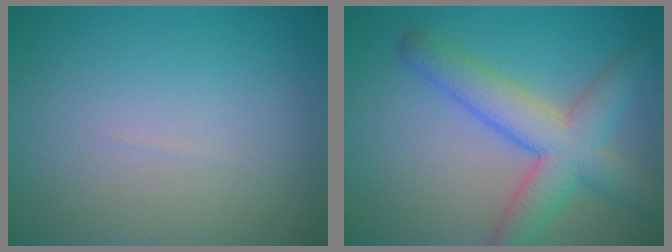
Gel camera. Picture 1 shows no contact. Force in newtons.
{"total": 6.0, "press": 6.0, "slide": 0.2}